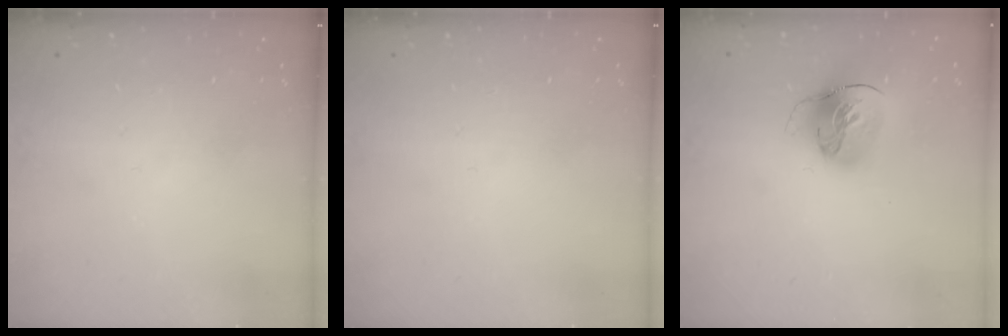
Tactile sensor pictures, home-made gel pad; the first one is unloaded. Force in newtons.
{"total": 0.0}
{"total": 15.0, "press": 14.9, "slide": 1.8}